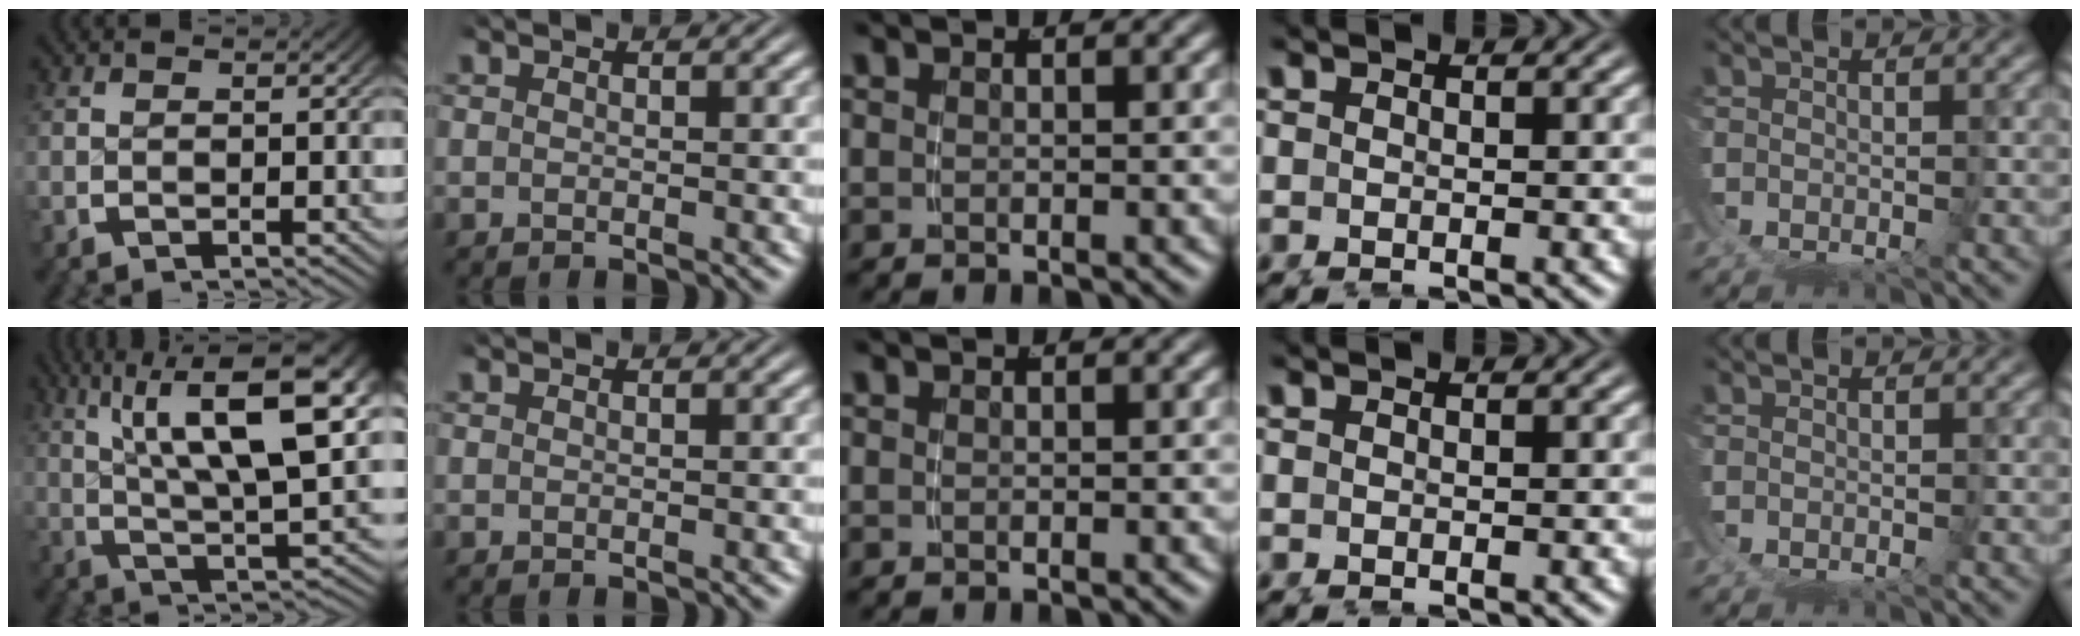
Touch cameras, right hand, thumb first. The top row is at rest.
{"thumb": {"total": 12.8, "force": [3.1, 5.8, 10.9], "torque": [-0.151, -0.009, 0.046]}}